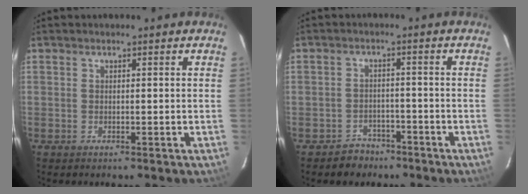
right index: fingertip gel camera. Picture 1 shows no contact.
{"total": 4.6, "force": [-3.2, 3.3, -0.2], "torque": [-0.004, 0.023, -0.045]}